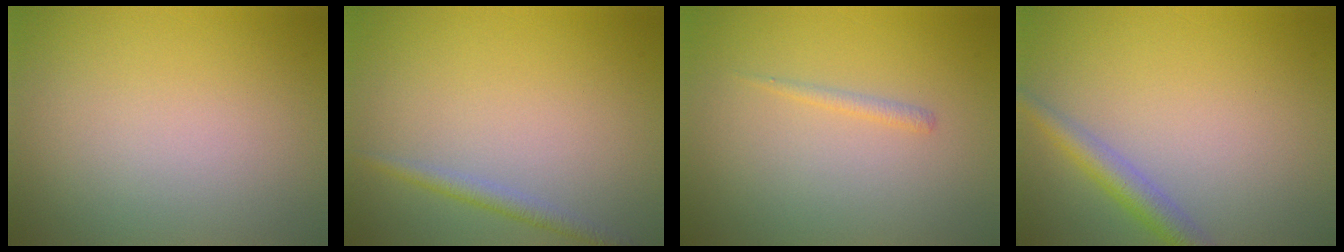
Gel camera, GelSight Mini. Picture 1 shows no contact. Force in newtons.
{"total": 1.6, "press": 1.6, "slide": 0.0}
{"total": 0.8, "press": 0.8, "slide": 0.1}
{"total": 2.7, "press": 2.7, "slide": 0.1}